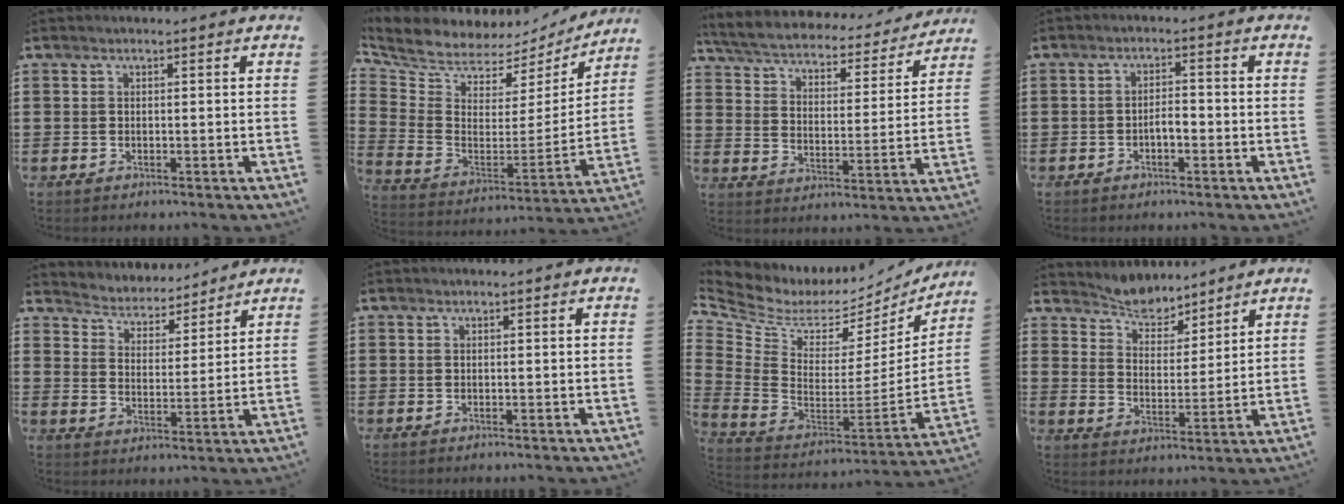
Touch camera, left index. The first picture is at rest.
{"total": 5.8, "force": [5.3, 2.4, 0.2], "torque": [-0.047, -0.050, 0.092]}
{"total": 4.3, "force": [4.0, 0.7, 1.4], "torque": [-0.050, -0.029, 0.062]}
{"total": 2.4, "force": [-1.2, 0.8, 1.9], "torque": [-0.038, 0.006, -0.025]}
{"total": 4.0, "force": [3.9, 0.6, -0.6], "torque": [-0.015, -0.032, 0.062]}
{"total": 0.0}
{"total": 4.8, "force": [3.3, 3.1, 1.6], "torque": [-0.063, -0.041, 0.052]}
{"total": 5.0, "force": [4.9, 1.1, 0.0], "torque": [-0.027, -0.026, 0.085]}